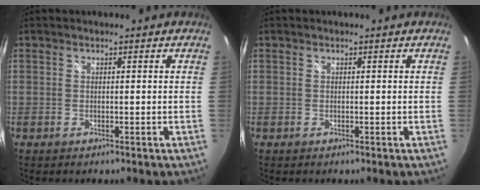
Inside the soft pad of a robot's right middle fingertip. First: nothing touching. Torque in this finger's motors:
{"motor_torque": [0.07, -0.07, 0.00, 0.00]}